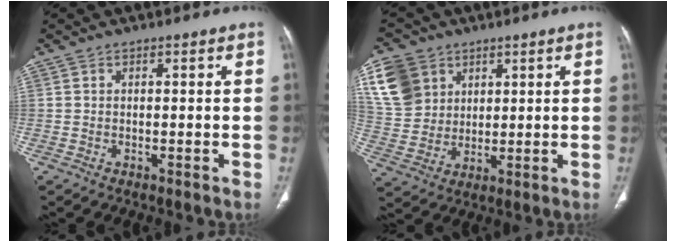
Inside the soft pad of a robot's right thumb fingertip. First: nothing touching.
{"total": 12.3, "force": [5.5, 9.9, 4.9], "torque": [-0.082, -0.006, 0.117]}